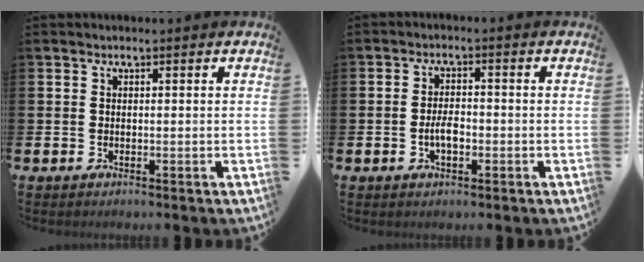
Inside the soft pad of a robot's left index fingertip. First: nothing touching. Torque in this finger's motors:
{"motor_torque": [0.26, 0.00, 0.09, 0.06]}